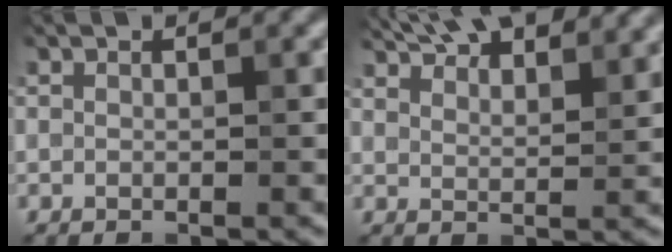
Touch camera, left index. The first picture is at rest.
{"total": 9.6, "force": [7.8, 2.9, 4.8], "torque": [-0.061, 0.025, 0.086]}